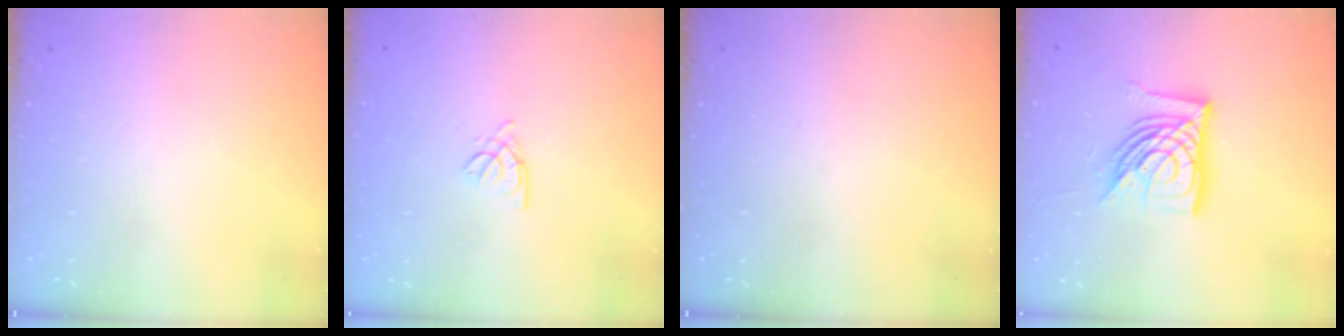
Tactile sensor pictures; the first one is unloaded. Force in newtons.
{"total": 2.0, "press": 2.0, "slide": 0.4}
{"total": 0.0}
{"total": 16.7, "press": 16.6, "slide": 1.9}